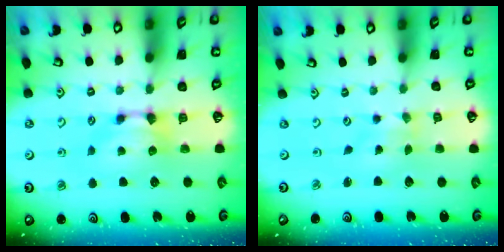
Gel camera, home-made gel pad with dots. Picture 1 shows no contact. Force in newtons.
{"total": 3.8, "press": 3.7, "slide": 0.8}